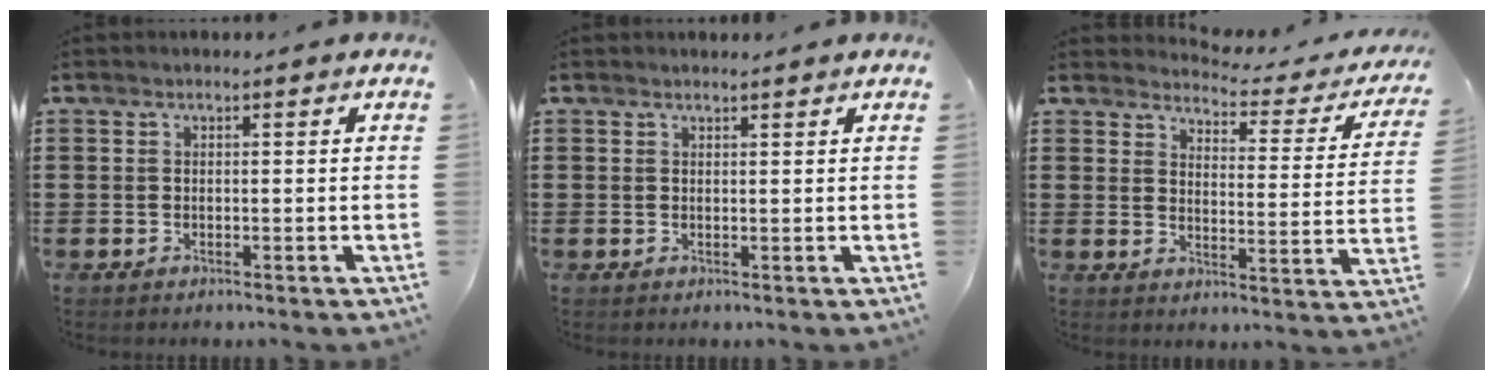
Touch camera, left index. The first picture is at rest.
{"total": 1.0, "force": [1.0, 0.0, 0.2], "torque": [-0.005, -0.001, 0.020]}
{"total": 3.2, "force": [3.1, 0.3, 0.6], "torque": [-0.026, -0.029, 0.046]}